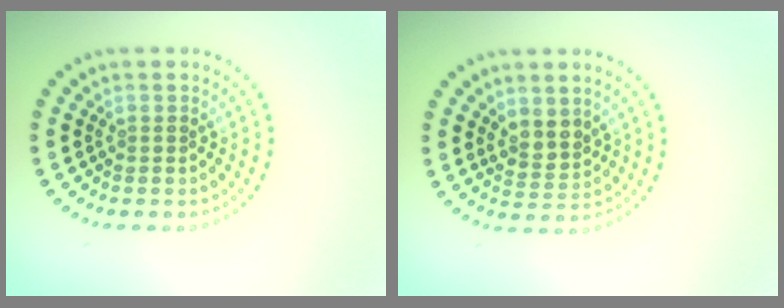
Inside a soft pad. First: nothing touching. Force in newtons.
{"total": 2.3, "press": 1.9, "slide": 1.2}